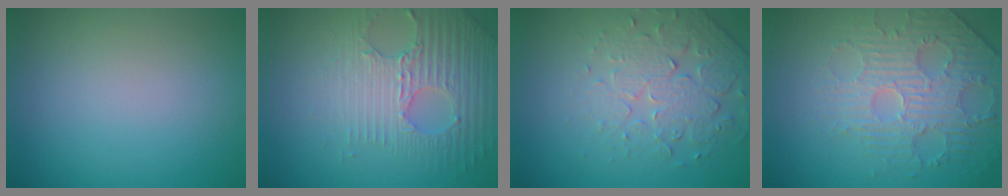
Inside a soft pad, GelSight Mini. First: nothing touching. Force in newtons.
{"total": 4.5, "press": 4.1, "slide": 1.8}
{"total": 4.8, "press": 3.7, "slide": 3.0}
{"total": 4.7, "press": 4.0, "slide": 2.6}